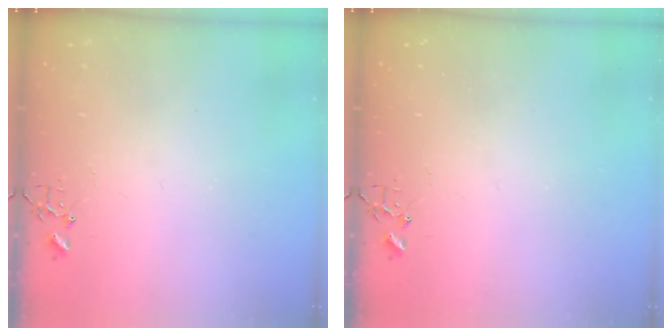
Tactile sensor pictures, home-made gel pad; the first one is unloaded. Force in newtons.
{"total": 0.0}